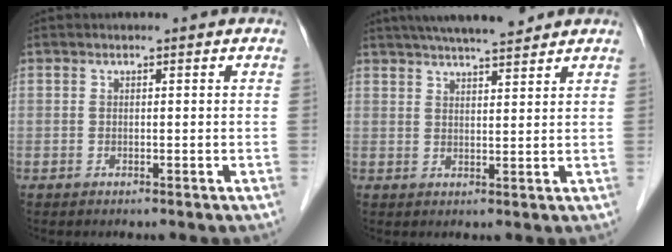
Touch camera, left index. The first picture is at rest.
{"total": 9.7, "force": [8.4, 1.0, 4.8], "torque": [-0.075, 0.023, 0.124]}